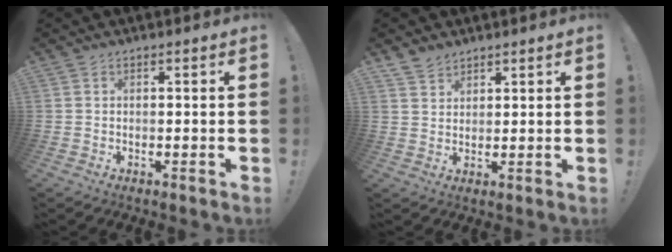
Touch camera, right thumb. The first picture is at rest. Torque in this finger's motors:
{"motor_torque": [-0.49, 0.60, 0.11, -0.03, 0.00]}